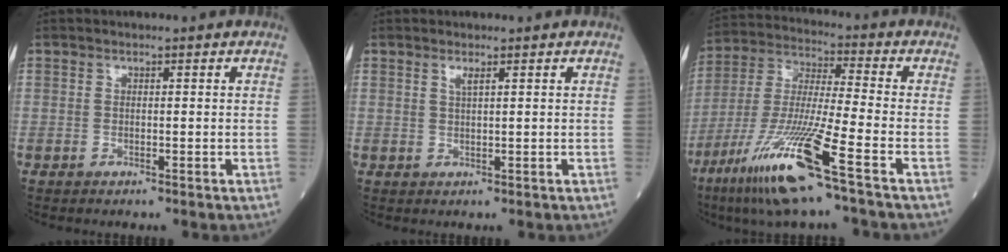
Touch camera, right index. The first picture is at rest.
{"total": 1.1, "force": [0.6, -0.1, 0.9], "torque": [-0.021, -0.004, 0.012]}
{"total": 16.0, "force": [-8.9, -0.7, 13.3], "torque": [-0.288, -0.044, -0.172]}